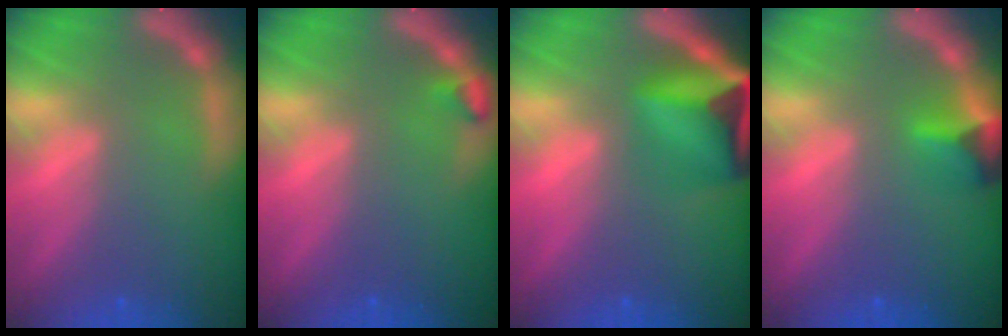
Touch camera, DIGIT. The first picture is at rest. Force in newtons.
{"total": 0.9}
{"total": 9.5}
{"total": 2.9}